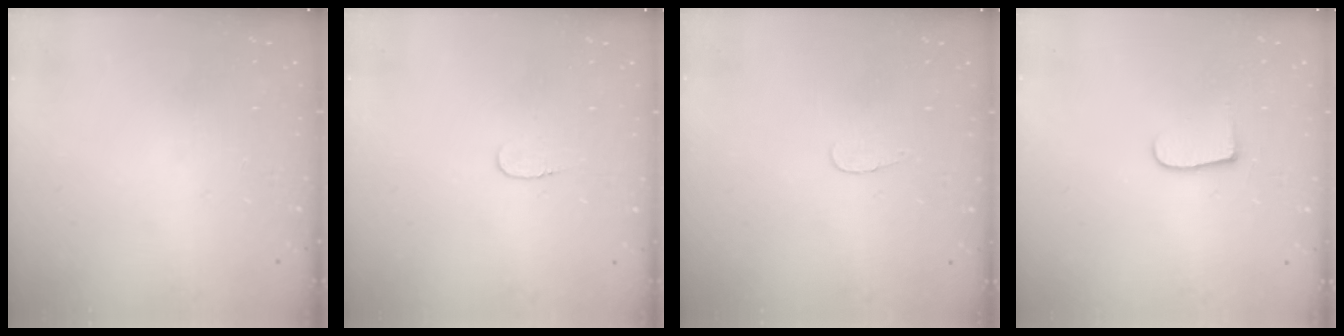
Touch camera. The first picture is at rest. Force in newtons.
{"total": 3.3, "press": 3.3, "slide": 0.3}
{"total": 2.8, "press": 2.8, "slide": 0.3}
{"total": 6.6, "press": 6.6, "slide": 0.6}